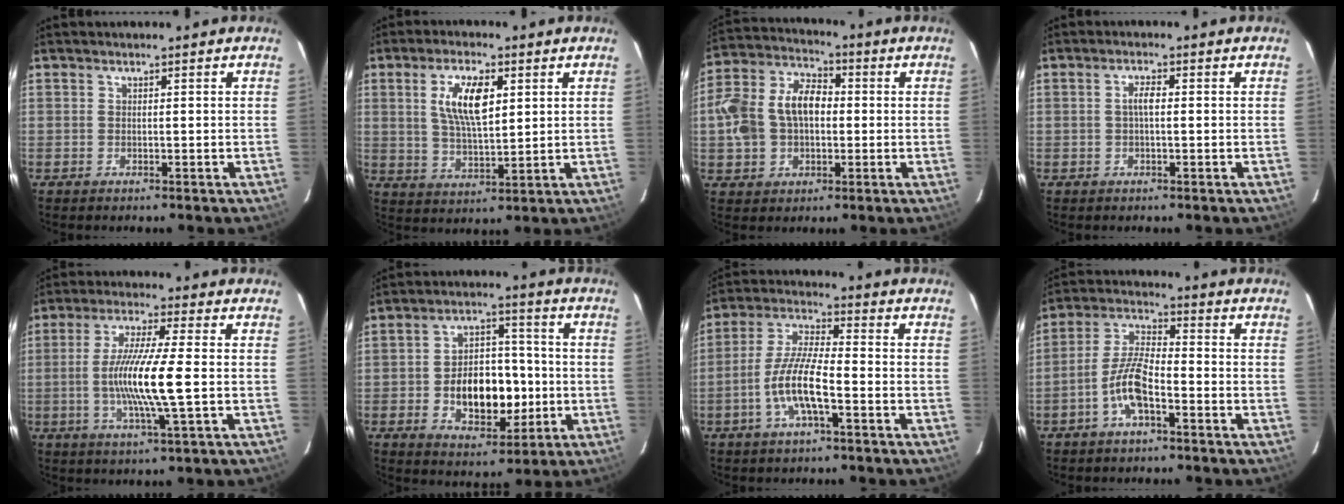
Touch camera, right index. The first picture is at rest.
{"total": 9.4, "force": [3.0, 3.8, 8.1], "torque": [-0.151, 0.006, 0.058]}
{"total": 13.8, "force": [0.0, 9.6, 9.9], "torque": [-0.217, 0.030, -0.002]}
{"total": 2.0, "force": [-0.1, 0.6, 1.9], "torque": [-0.039, 0.006, -0.001]}
{"total": 11.8, "force": [-1.6, 0.1, 11.7], "torque": [-0.223, -0.009, -0.032]}
{"total": 13.3, "force": [-2.6, 8.6, 9.8], "torque": [-0.181, 0.019, -0.026]}
{"total": 9.9, "force": [-3.9, 2.0, 8.9], "torque": [-0.184, 0.000, -0.073]}
{"total": 8.1, "force": [-3.8, 2.5, 6.7], "torque": [-0.146, 0.010, -0.075]}